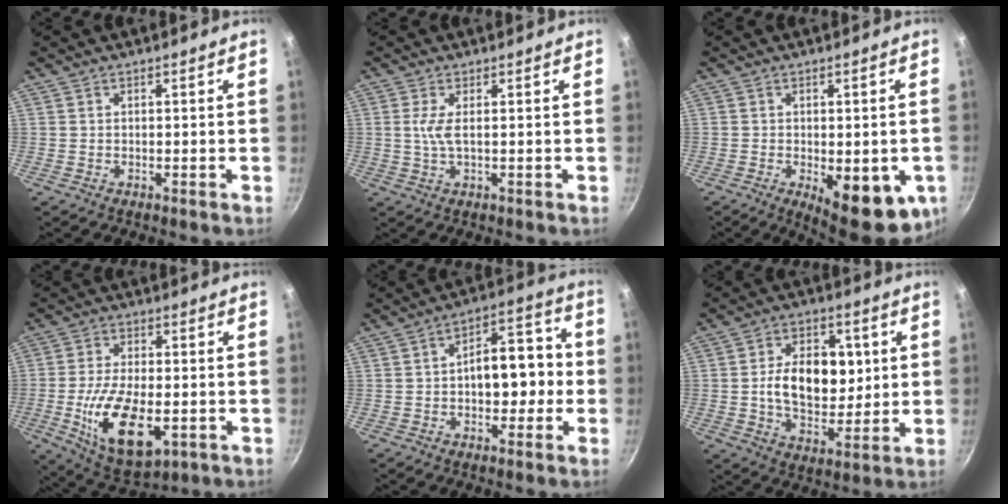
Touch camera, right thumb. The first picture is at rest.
{"total": 3.2, "force": [0.4, 0.9, 3.1], "torque": [-0.081, -0.001, 0.013]}
{"total": 14.2, "force": [-5.1, 6.2, 11.7], "torque": [-0.132, -0.004, -0.054]}
{"total": 15.6, "force": [-4.1, 7.6, 13.0], "torque": [-0.228, -0.005, -0.056]}
{"total": 11.4, "force": [-1.0, 6.5, 9.3], "torque": [-0.101, 0.041, -0.021]}
{"total": 14.3, "force": [1.4, 9.1, 10.9], "torque": [-0.137, -0.002, 0.026]}